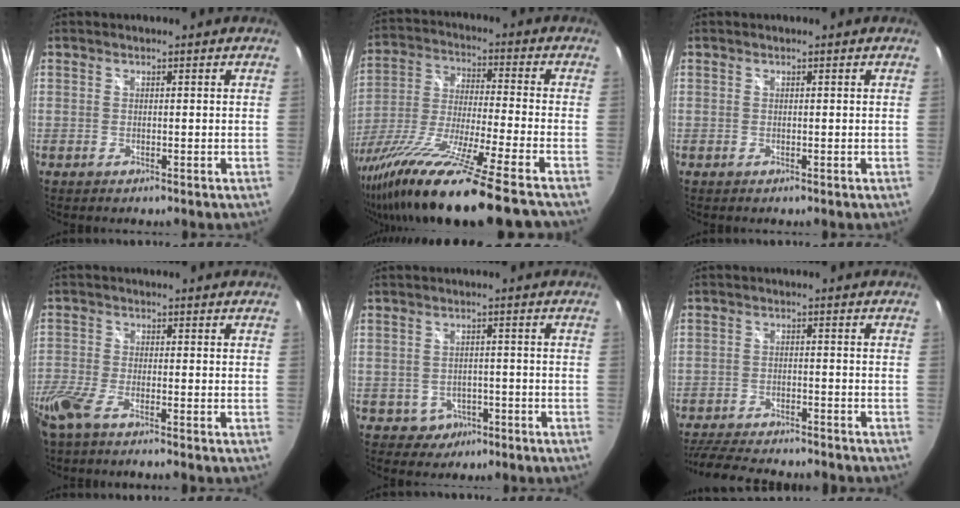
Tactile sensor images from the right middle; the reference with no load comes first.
{"total": 21.6, "force": [-16.8, -1.9, 13.5], "torque": [-0.247, -0.072, -0.290]}
{"total": 0.0}
{"total": 7.8, "force": [-5.9, 1.4, 4.9], "torque": [-0.125, -0.030, -0.117]}
{"total": 4.1, "force": [-1.6, 3.6, 1.0], "torque": [-0.034, 0.005, -0.014]}
{"total": 14.2, "force": [-12.6, 2.5, 6.2], "torque": [-0.131, -0.028, -0.195]}